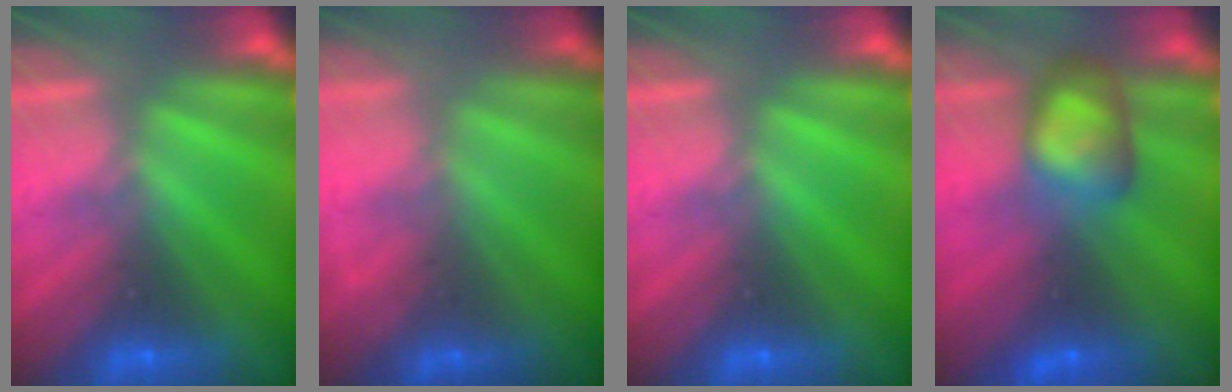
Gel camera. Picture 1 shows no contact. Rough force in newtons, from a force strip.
{"total": 1.7}
{"total": 0.0}
{"total": 6.1}